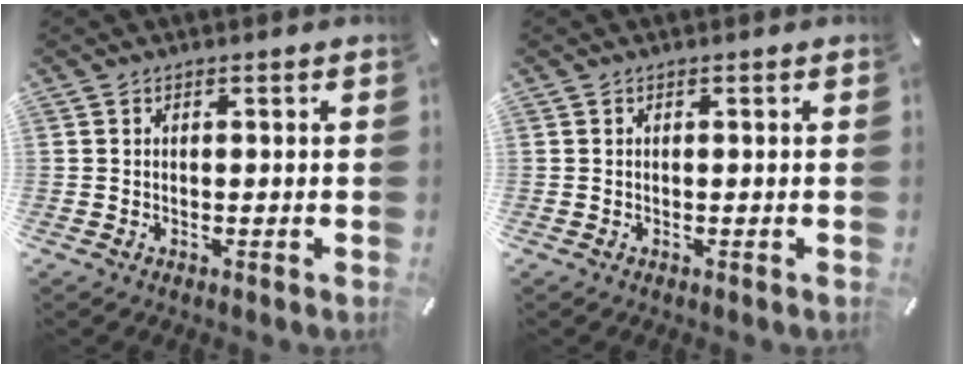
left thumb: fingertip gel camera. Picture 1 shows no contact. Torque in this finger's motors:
{"motor_torque": [-0.10, 0.01, 0.01, 0.07, 0.00]}